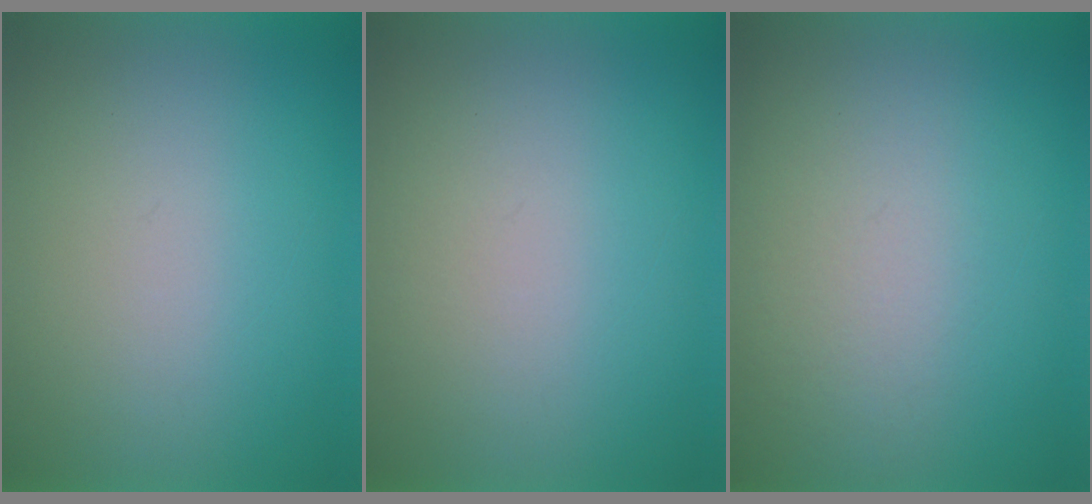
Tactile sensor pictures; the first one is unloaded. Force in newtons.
{"total": 1.1}
{"total": 3.7}